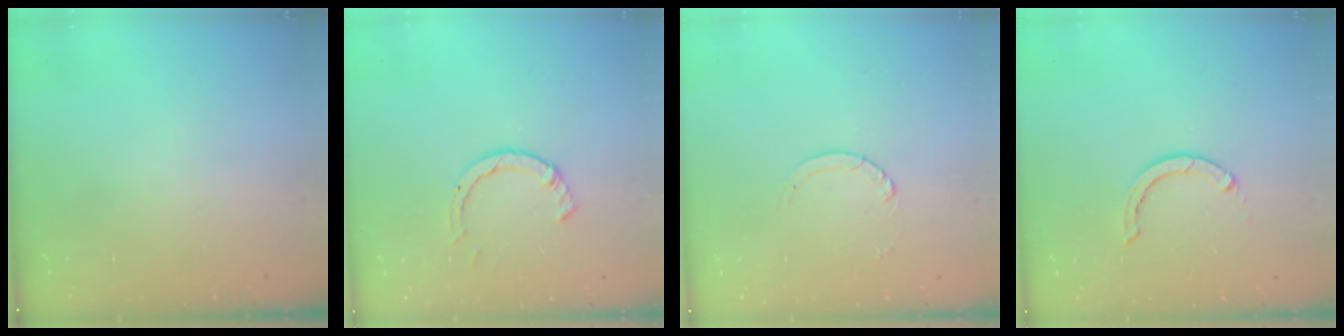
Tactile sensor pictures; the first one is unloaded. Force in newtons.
{"total": 4.2, "press": 4.1, "slide": 0.4}
{"total": 2.5, "press": 2.4, "slide": 0.2}
{"total": 3.1, "press": 3.0, "slide": 0.3}